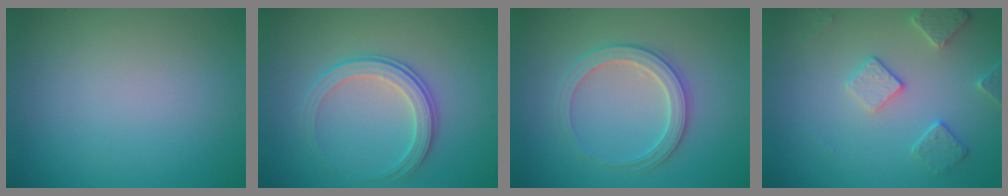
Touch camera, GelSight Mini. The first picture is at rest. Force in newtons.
{"total": 3.3, "press": 2.8, "slide": 1.8}
{"total": 2.9, "press": 2.9, "slide": 0.3}
{"total": 2.8, "press": 2.7, "slide": 0.6}